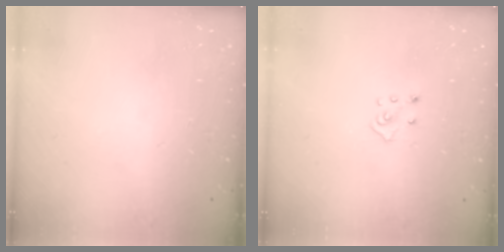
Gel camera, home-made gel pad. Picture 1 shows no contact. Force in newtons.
{"total": 2.7, "press": 2.7, "slide": 0.2}